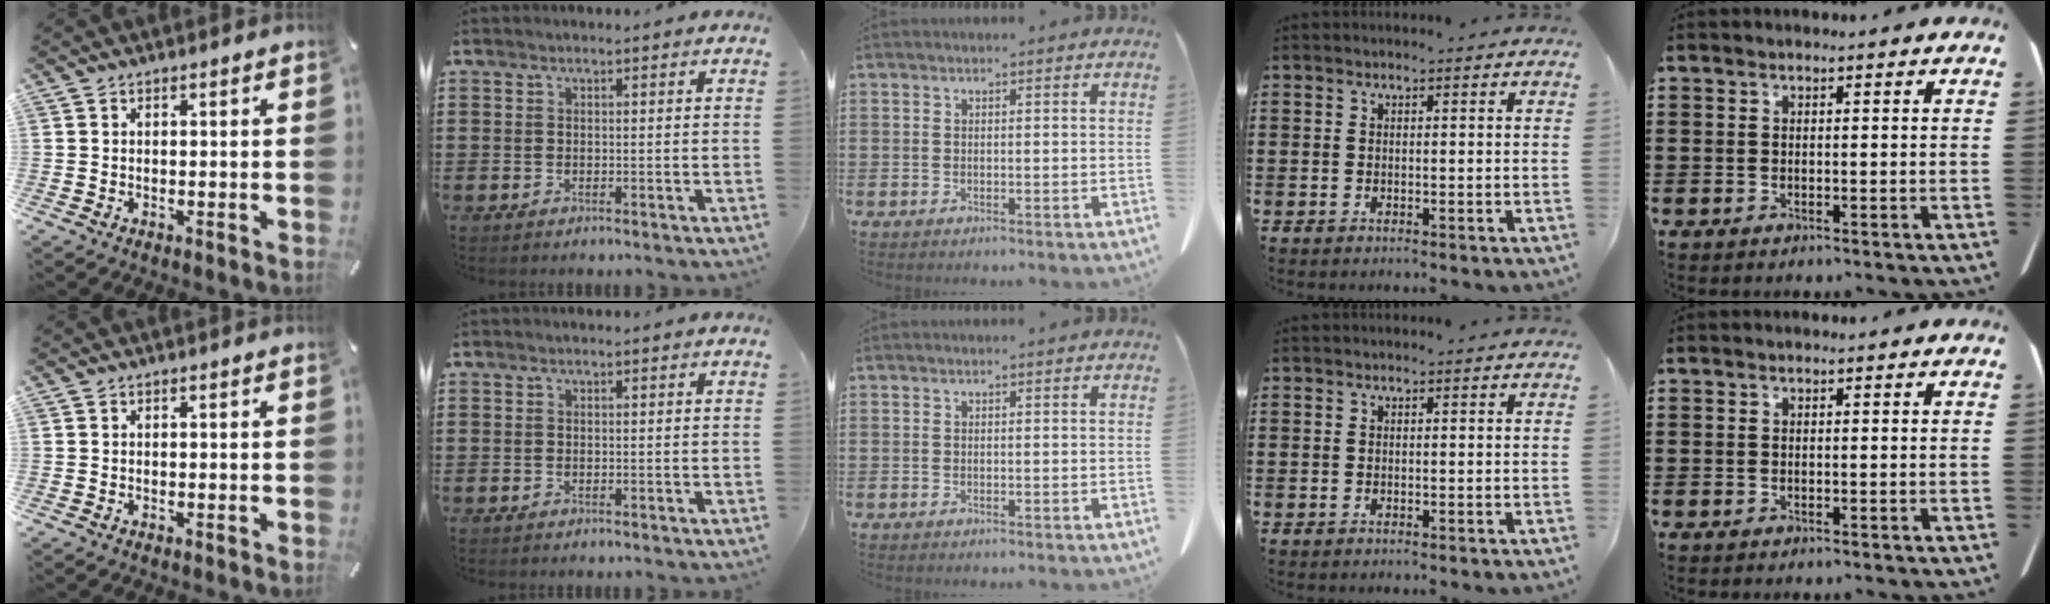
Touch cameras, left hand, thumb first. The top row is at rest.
{}